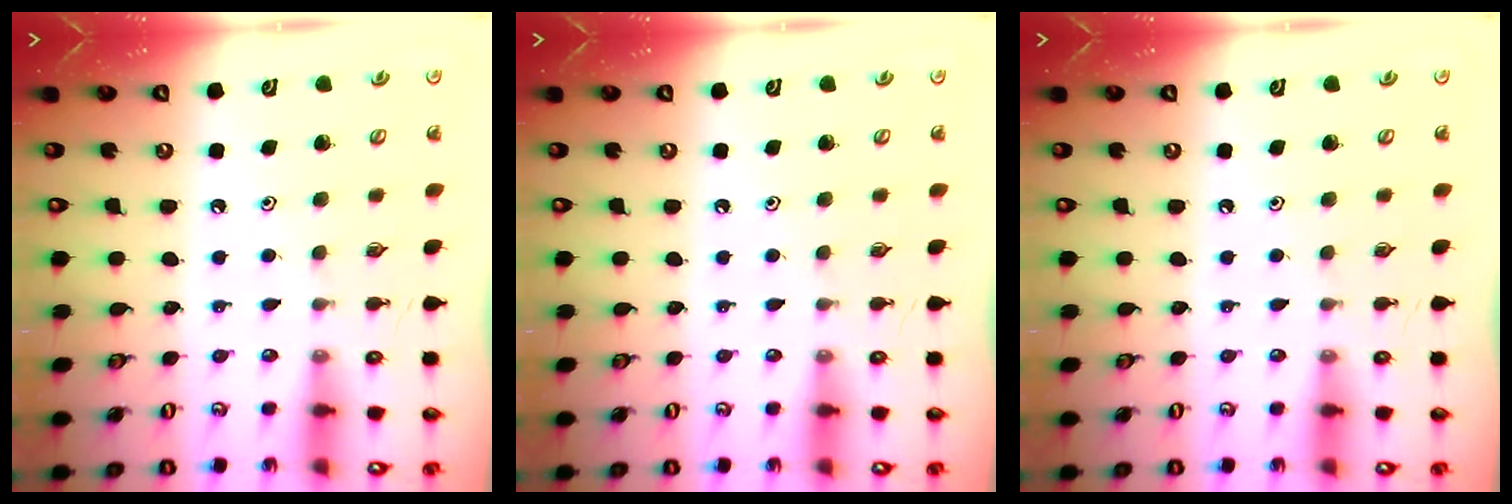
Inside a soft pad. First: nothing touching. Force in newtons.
{"total": 0.0}
{"total": 0.0}